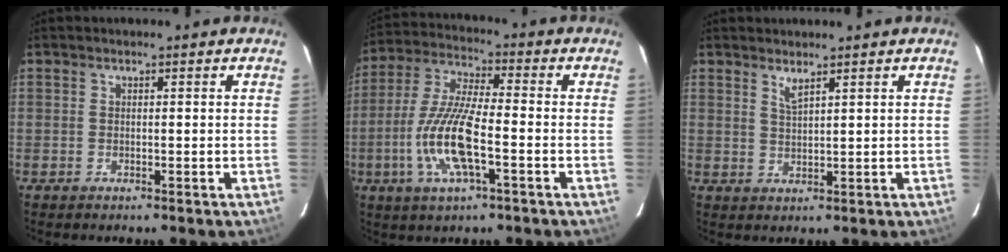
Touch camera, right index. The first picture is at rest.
{"total": 13.1, "force": [-4.0, 3.0, 12.1], "torque": [-0.258, -0.005, -0.080]}
{"total": 2.1, "force": [1.6, 0.2, 1.3], "torque": [-0.025, -0.002, 0.028]}